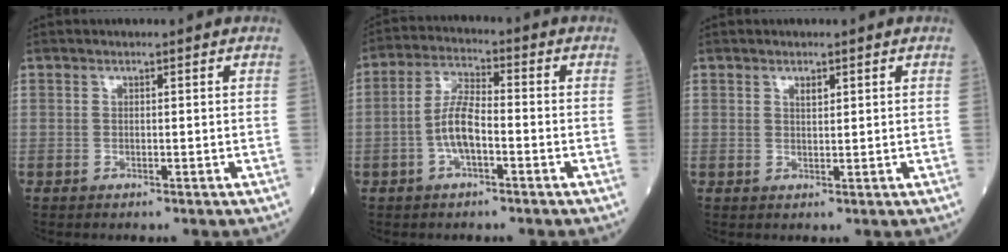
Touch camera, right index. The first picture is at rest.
{"total": 6.1, "force": [-1.8, 1.9, 5.6], "torque": [-0.116, 0.011, -0.038]}
{"total": 1.2, "force": [0.8, 0.4, 0.8], "torque": [-0.014, -0.001, 0.014]}